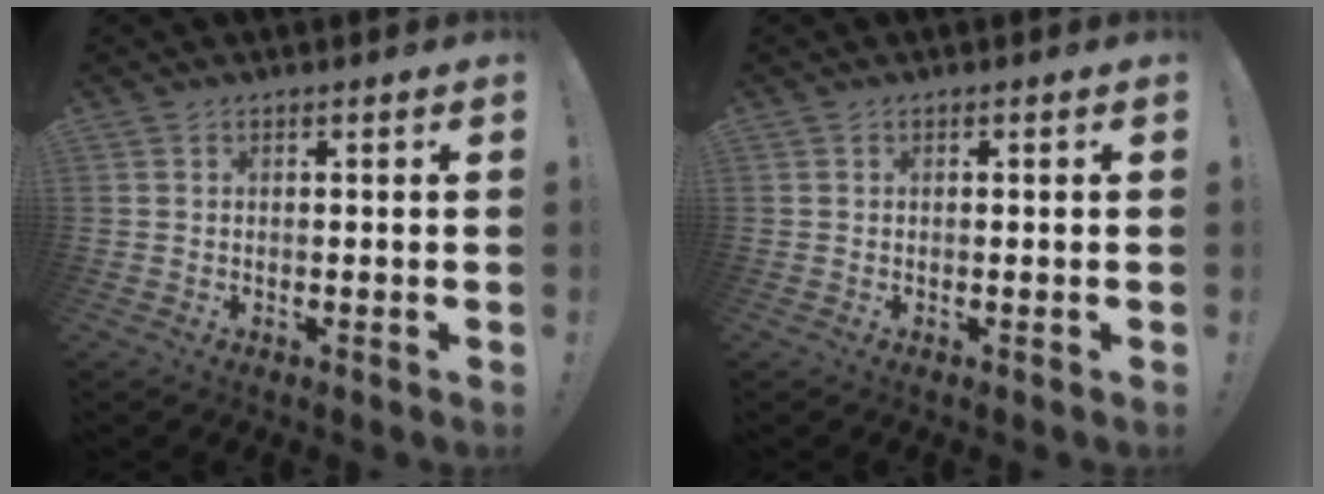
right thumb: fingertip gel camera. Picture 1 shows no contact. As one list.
[{"total": 0.0}]